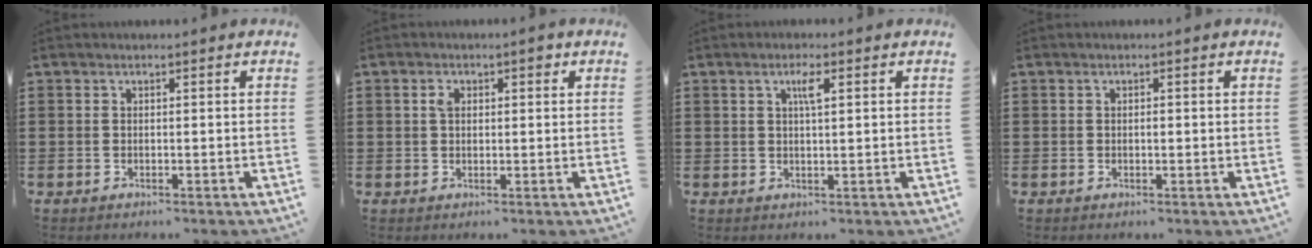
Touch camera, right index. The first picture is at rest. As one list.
[{"total": 2.7, "force": [0.9, 1.5, 2.1], "torque": [-0.037, 0.006, 0.013]}, {"total": 2.6, "force": [1.0, 0.4, 2.4], "torque": [-0.041, 0.000, 0.013]}, {"total": 0.8, "force": [0.0, 0.3, 0.7], "torque": [-0.015, -0.002, 0.000]}]